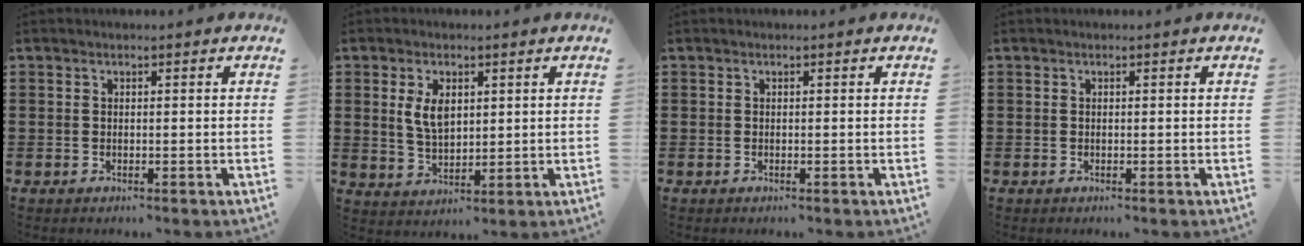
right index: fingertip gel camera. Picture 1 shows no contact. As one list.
[{"total": 4.9, "force": [1.4, 2.6, 3.9], "torque": [-0.076, 0.004, 0.022]}, {"total": 0.0}, {"total": 0.0}]